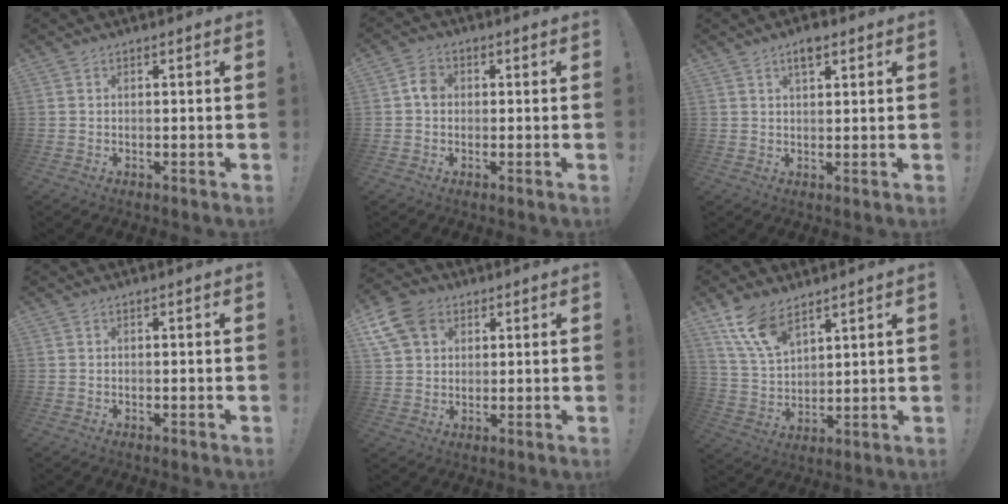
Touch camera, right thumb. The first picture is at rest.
{"total": 3.9, "force": [-0.1, 3.1, 2.4], "torque": [-0.028, 0.007, -0.003]}
{"total": 3.9, "force": [2.2, 1.5, 2.8], "torque": [-0.043, -0.005, 0.037]}
{"total": 0.0}
{"total": 11.0, "force": [5.2, 8.0, 5.5], "torque": [-0.102, -0.017, 0.106]}
{"total": 11.7, "force": [8.3, 5.4, 6.2], "torque": [-0.127, -0.037, 0.162]}